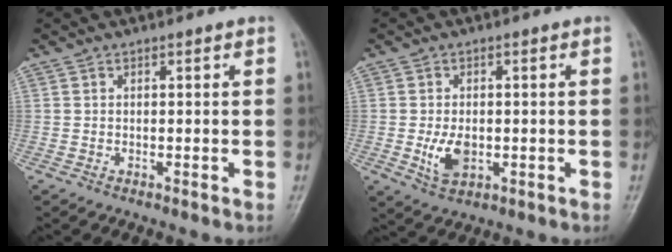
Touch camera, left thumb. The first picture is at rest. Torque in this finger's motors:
{"motor_torque": [0.99, 1.10, 0.82, -0.01, 0.03]}